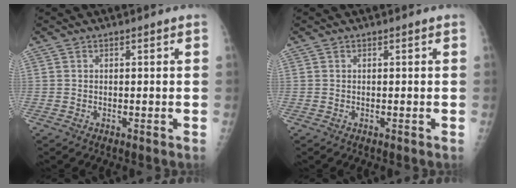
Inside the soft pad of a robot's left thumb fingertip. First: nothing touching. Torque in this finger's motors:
{"motor_torque": [0.00, 0.00, -0.03, 0.03, 0.00]}